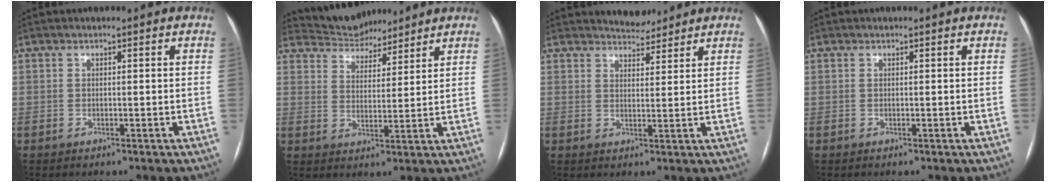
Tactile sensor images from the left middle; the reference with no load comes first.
{"total": 7.7, "force": [7.4, 2.0, 0.7], "torque": [-0.016, 0.013, 0.129]}
{"total": 3.9, "force": [3.7, 1.0, 0.3], "torque": [-0.005, 0.000, 0.057]}
{"total": 0.0}